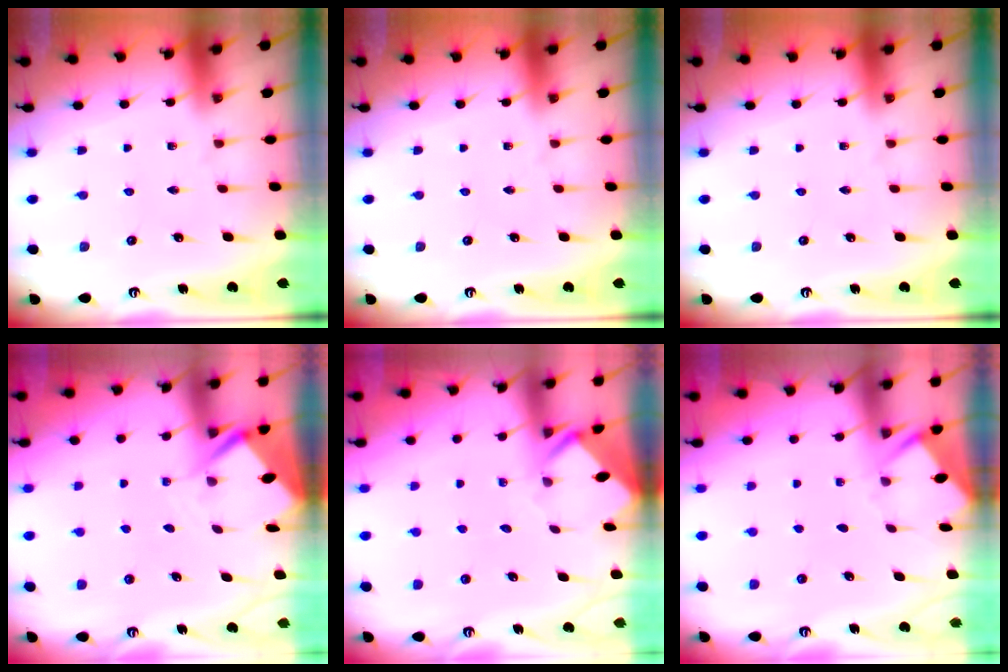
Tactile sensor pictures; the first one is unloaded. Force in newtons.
{"total": 0.0}
{"total": 0.0}
{"total": 3.6, "press": 3.6, "slide": 0.3}
{"total": 2.9, "press": 2.9, "slide": 0.1}
{"total": 2.9, "press": 2.9, "slide": 0.3}